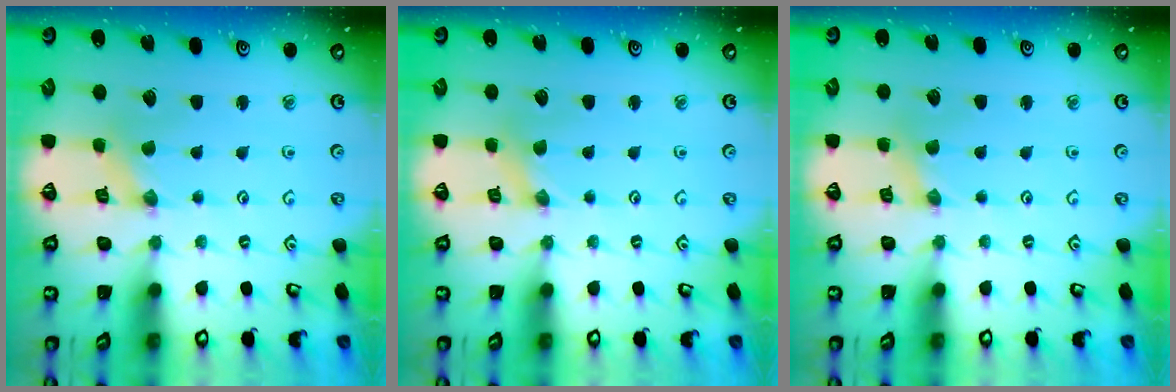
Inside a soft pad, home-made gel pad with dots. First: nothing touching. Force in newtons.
{"total": 0.0}
{"total": 0.7, "press": 0.7, "slide": 0.1}